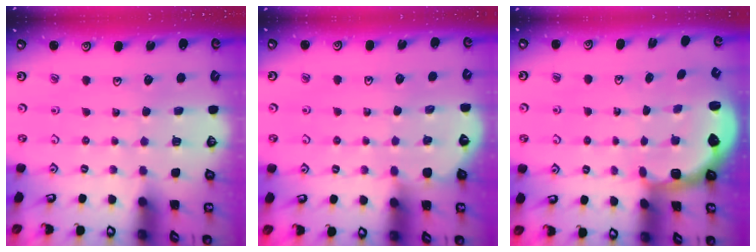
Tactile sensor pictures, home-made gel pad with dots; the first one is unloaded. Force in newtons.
{"total": 3.3, "press": 3.3, "slide": 0.4}
{"total": 2.6, "press": 1.9, "slide": 1.7}